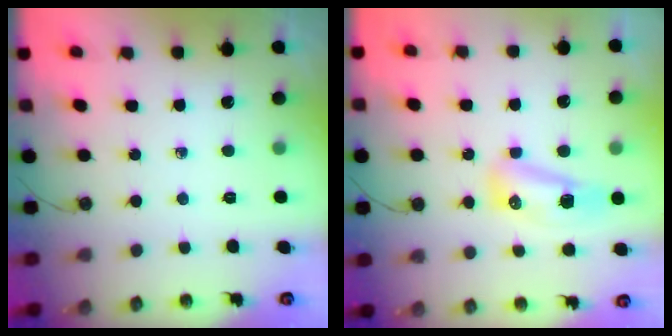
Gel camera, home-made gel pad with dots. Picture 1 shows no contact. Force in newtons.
{"total": 9.0, "press": 8.9, "slide": 1.8}